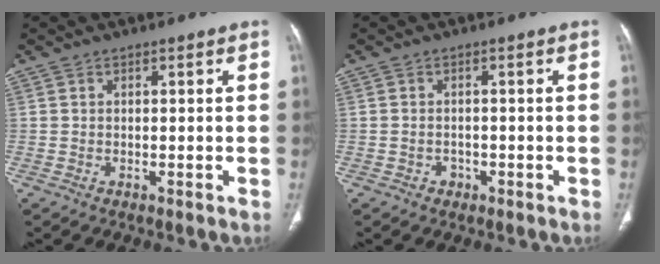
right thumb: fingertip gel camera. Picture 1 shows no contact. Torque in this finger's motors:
{"motor_torque": [-0.22, 0.12, -0.25, 0.12, -0.01]}